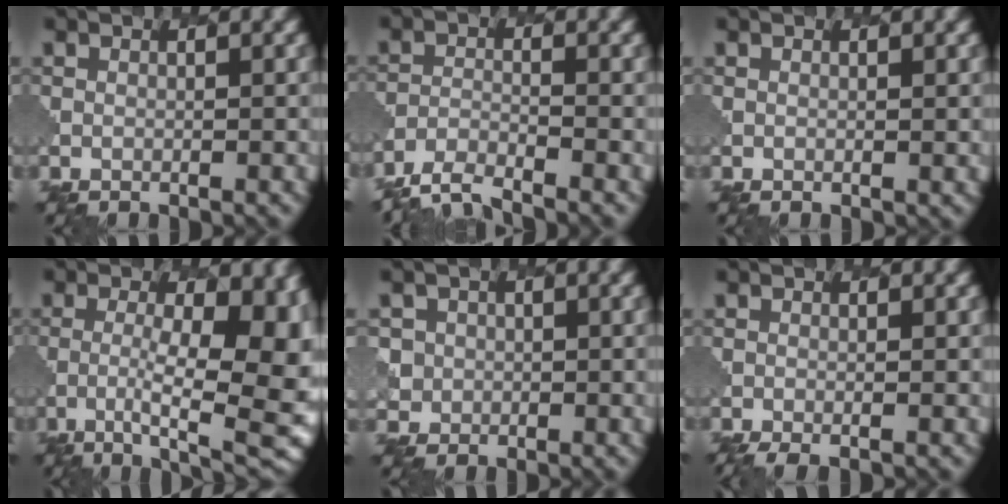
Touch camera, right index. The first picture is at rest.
{"total": 3.8, "force": [-3.6, 0.5, 1.1], "torque": [-0.026, -0.009, -0.076]}
{"total": 0.5, "force": [0.3, 0.2, 0.3], "torque": [-0.004, -0.003, 0.006]}
{"total": 11.8, "force": [-2.5, 3.4, 11.0], "torque": [-0.152, 0.001, -0.029]}
{"total": 2.9, "force": [0.5, 2.8, -0.1], "torque": [0.008, 0.007, 0.013]}
{"total": 2.3, "force": [-1.2, 0.7, 1.8], "torque": [-0.020, -0.003, -0.016]}